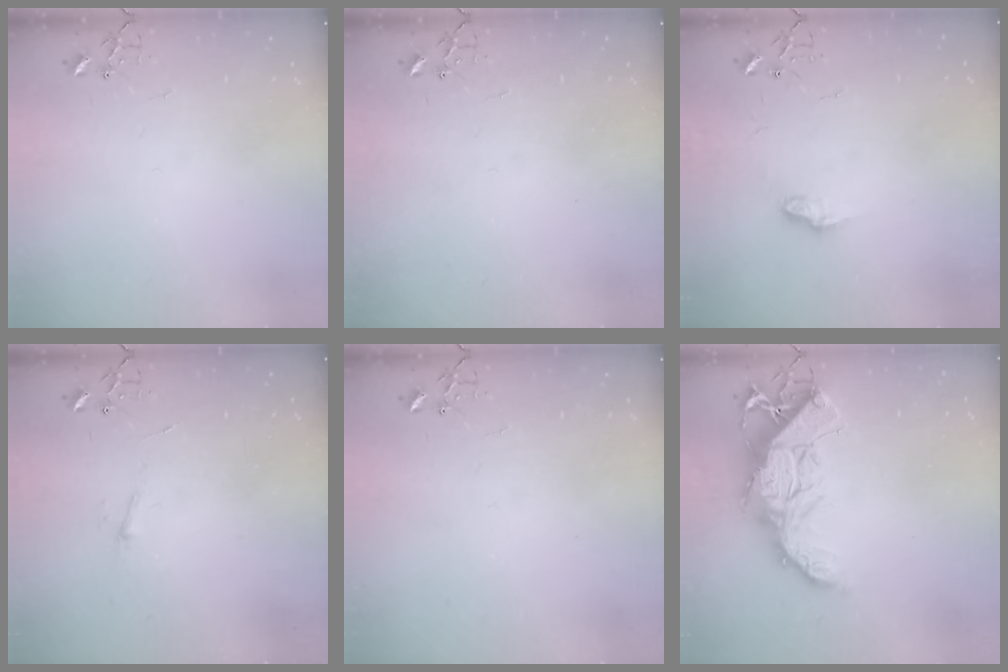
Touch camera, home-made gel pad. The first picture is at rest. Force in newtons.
{"total": 0.0}
{"total": 7.2, "press": 7.2, "slide": 0.2}
{"total": 4.5, "press": 4.5, "slide": 0.6}
{"total": 0.0}
{"total": 17.2, "press": 17.1, "slide": 1.6}